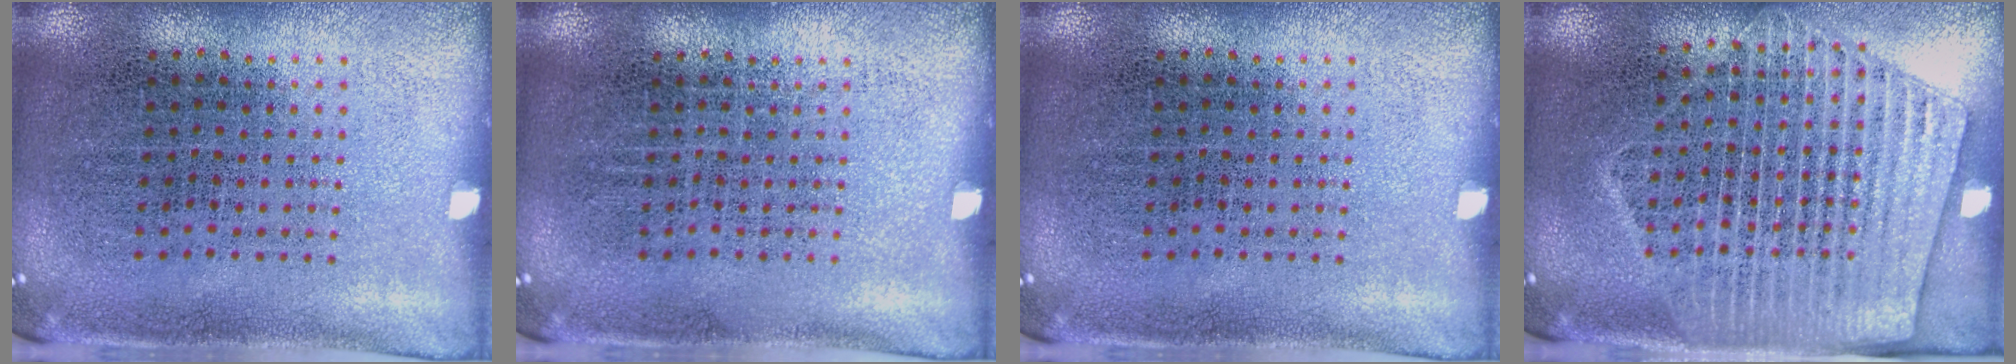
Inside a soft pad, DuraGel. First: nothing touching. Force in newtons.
{"total": 0.0}
{"total": 0.0}
{"total": 2.0, "press": 1.8, "slide": 0.9}